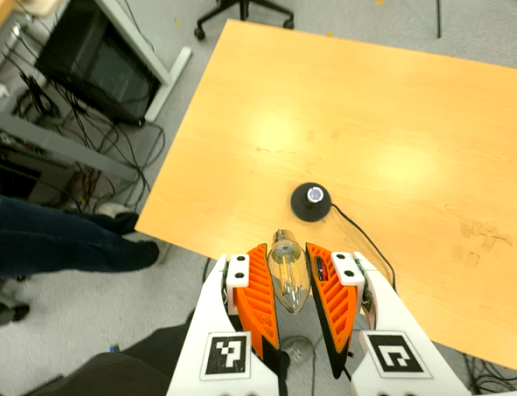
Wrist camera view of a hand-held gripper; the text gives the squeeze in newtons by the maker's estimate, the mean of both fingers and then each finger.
{"total": 13.0, "left": 14.3, "right": 11.7}